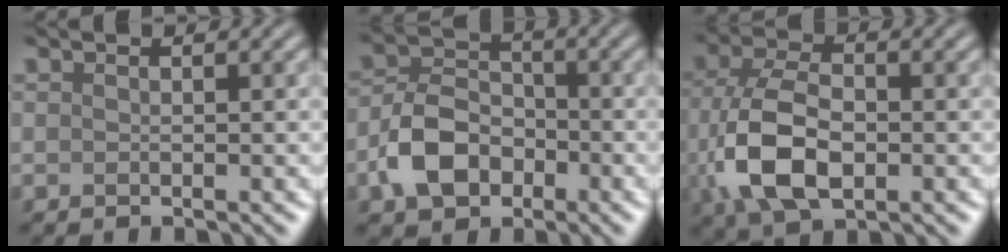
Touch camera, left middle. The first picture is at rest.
{"total": 5.5, "force": [-2.3, 4.0, 3.0], "torque": [-0.057, 0.006, -0.050]}
{"total": 8.0, "force": [-1.8, 4.7, 6.2], "torque": [-0.143, 0.000, -0.041]}